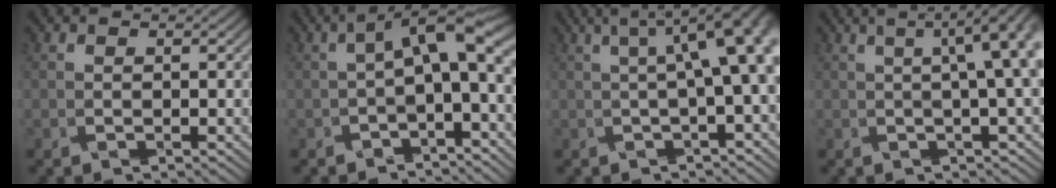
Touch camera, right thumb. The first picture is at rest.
{"total": 6.7, "force": [-0.3, 2.2, 6.4], "torque": [-0.112, 0.011, -0.009]}
{"total": 9.2, "force": [1.5, 2.0, 8.8], "torque": [-0.123, 0.023, 0.025]}
{"total": 7.7, "force": [1.3, 1.3, 7.5], "torque": [-0.115, 0.014, 0.022]}